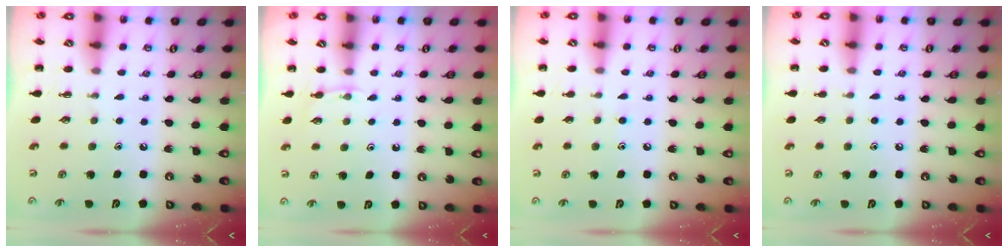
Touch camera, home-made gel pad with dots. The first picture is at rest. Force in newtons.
{"total": 3.3, "press": 3.1, "slide": 1.2}
{"total": 4.6, "press": 4.1, "slide": 1.9}
{"total": 3.2, "press": 3.0, "slide": 1.1}